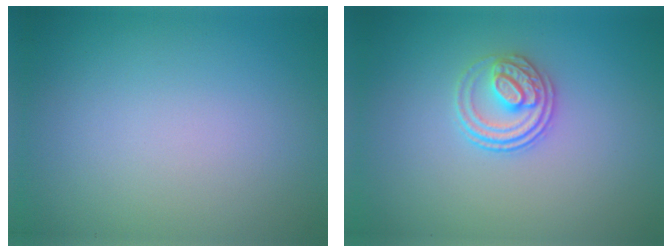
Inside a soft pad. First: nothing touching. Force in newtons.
{"total": 2.8, "press": 2.6, "slide": 1.2}